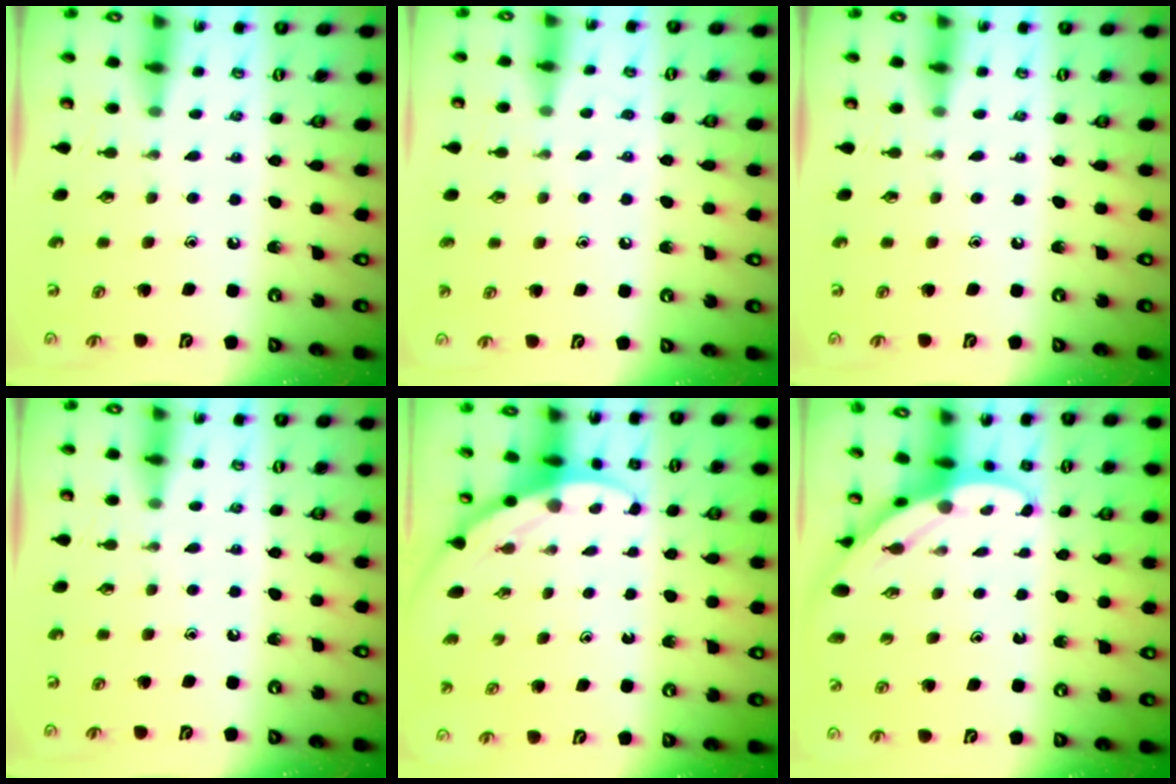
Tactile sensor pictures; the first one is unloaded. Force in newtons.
{"total": 6.8, "press": 6.8, "slide": 0.7}
{"total": 0.0}
{"total": 0.0}
{"total": 3.4, "press": 3.4, "slide": 0.2}
{"total": 3.5, "press": 3.5, "slide": 0.1}